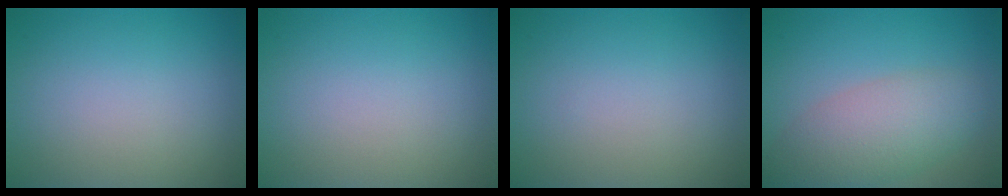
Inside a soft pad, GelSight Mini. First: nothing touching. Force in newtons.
{"total": 0.0}
{"total": 0.0}
{"total": 5.4, "press": 5.4, "slide": 0.2}